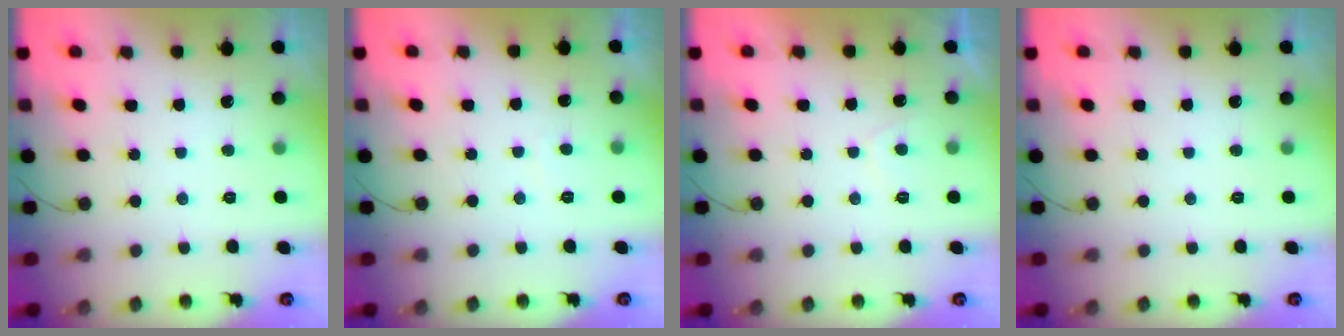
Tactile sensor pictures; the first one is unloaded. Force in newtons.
{"total": 0.0}
{"total": 2.8, "press": 2.7, "slide": 0.8}
{"total": 0.0}